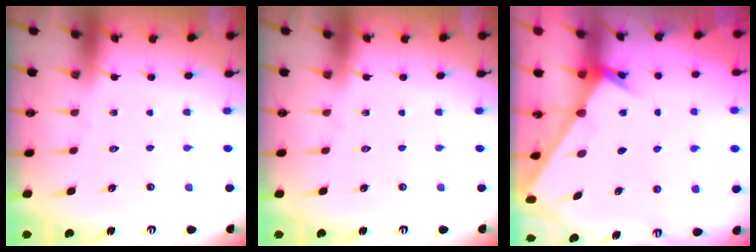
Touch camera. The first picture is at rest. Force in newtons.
{"total": 0.0}
{"total": 2.6, "press": 2.6, "slide": 0.2}